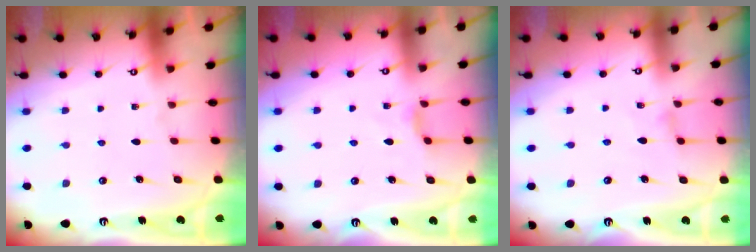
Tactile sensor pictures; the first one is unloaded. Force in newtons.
{"total": 3.4, "press": 3.3, "slide": 0.5}
{"total": 0.6, "press": 0.5, "slide": 0.3}